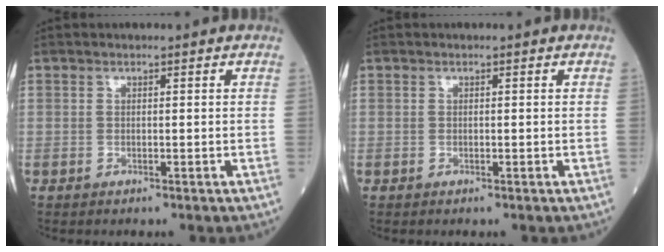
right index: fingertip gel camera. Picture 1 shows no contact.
{"total": 0.0}